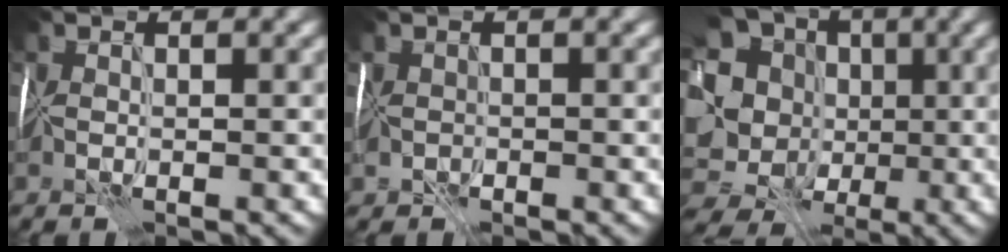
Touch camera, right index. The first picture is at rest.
{"total": 1.3, "force": [-1.1, 0.6, -0.2], "torque": [0.003, -0.003, -0.021]}
{"total": 13.0, "force": [-0.7, 12.3, 4.1], "torque": [-0.121, 0.032, -0.012]}